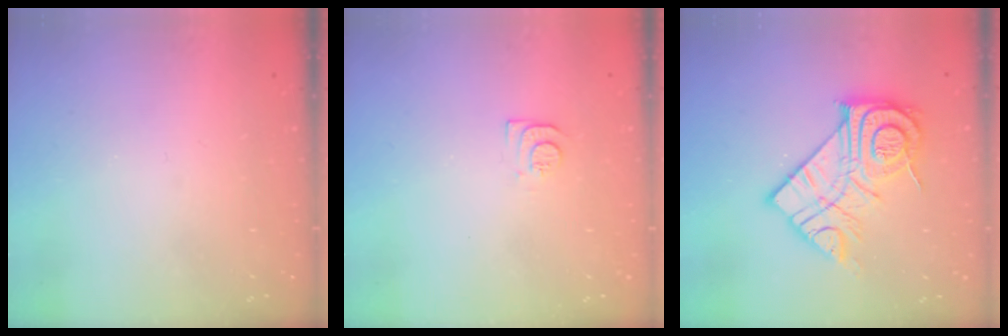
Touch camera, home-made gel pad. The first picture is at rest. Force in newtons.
{"total": 8.2, "press": 8.2, "slide": 0.9}
{"total": 17.8, "press": 17.8, "slide": 1.2}